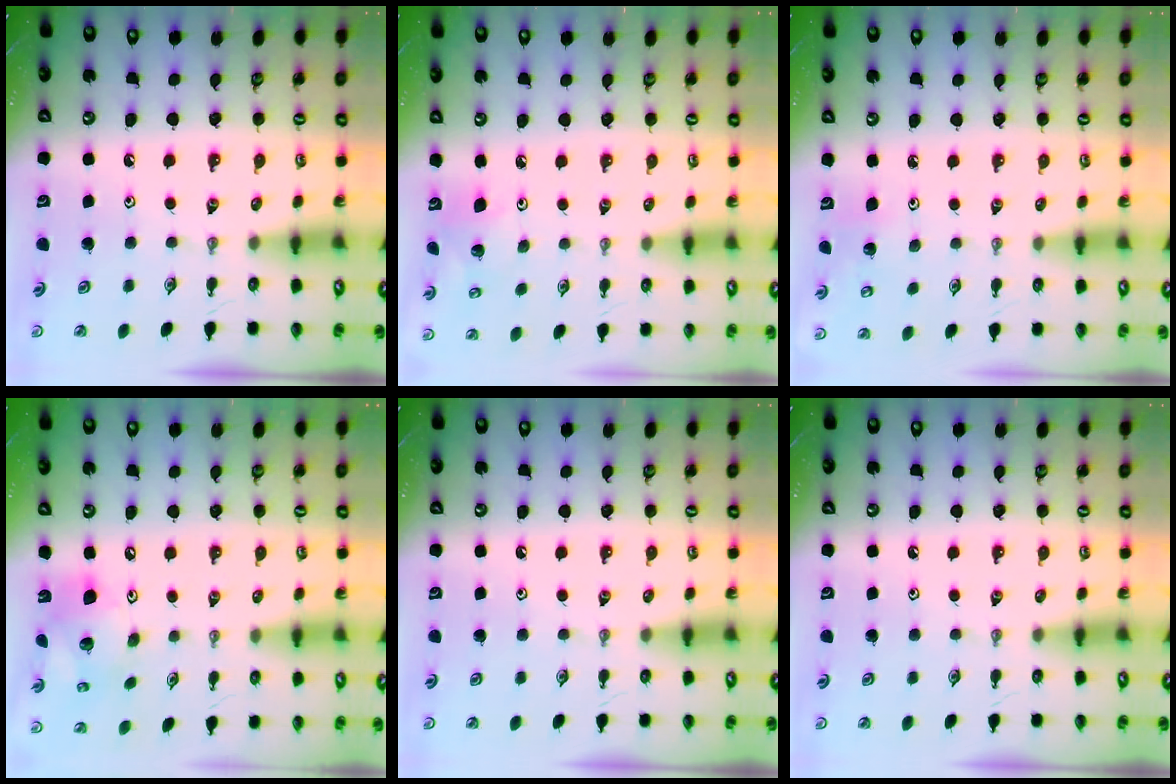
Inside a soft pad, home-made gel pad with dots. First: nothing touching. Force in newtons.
{"total": 7.0, "press": 6.8, "slide": 1.7}
{"total": 4.8, "press": 4.7, "slide": 0.9}
{"total": 15.2, "press": 15.1, "slide": 2.1}
{"total": 0.0}
{"total": 0.0}